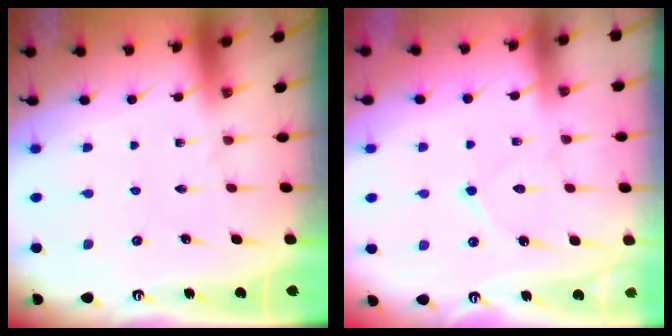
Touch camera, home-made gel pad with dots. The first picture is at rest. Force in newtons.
{"total": 5.7, "press": 5.7, "slide": 0.6}